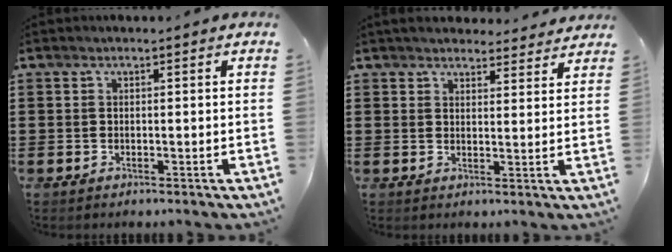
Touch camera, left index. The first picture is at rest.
{"total": 3.6, "force": [3.5, 0.8, 0.5], "torque": [-0.013, -0.013, 0.063]}